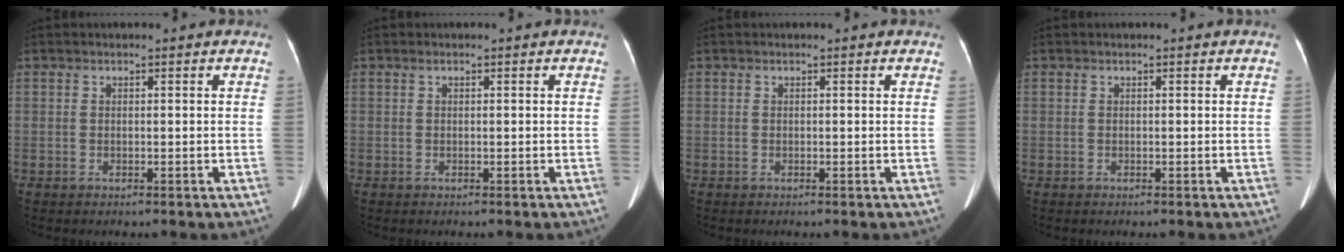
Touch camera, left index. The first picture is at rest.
{"total": 0.0}
{"total": 0.0}
{"total": 0.0}